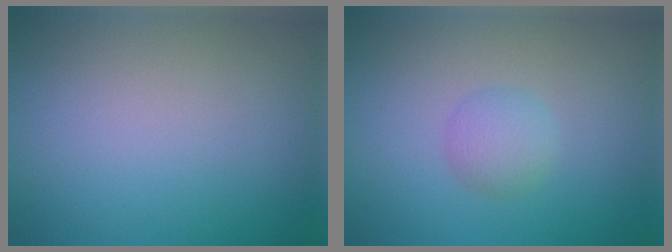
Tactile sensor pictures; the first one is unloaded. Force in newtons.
{"total": 2.1, "press": 2.1, "slide": 0.1}